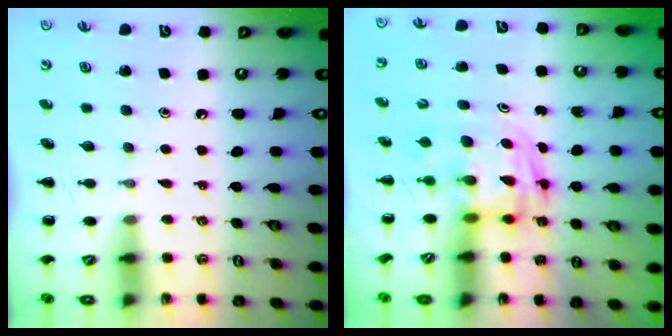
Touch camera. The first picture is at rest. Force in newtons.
{"total": 2.9, "press": 2.9, "slide": 0.5}